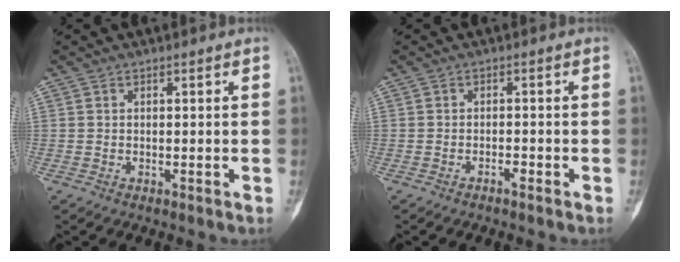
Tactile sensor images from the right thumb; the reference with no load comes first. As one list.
[{"total": 1.1, "force": [-0.8, 0.3, 0.6], "torque": [-0.011, 0.008, -0.014]}]